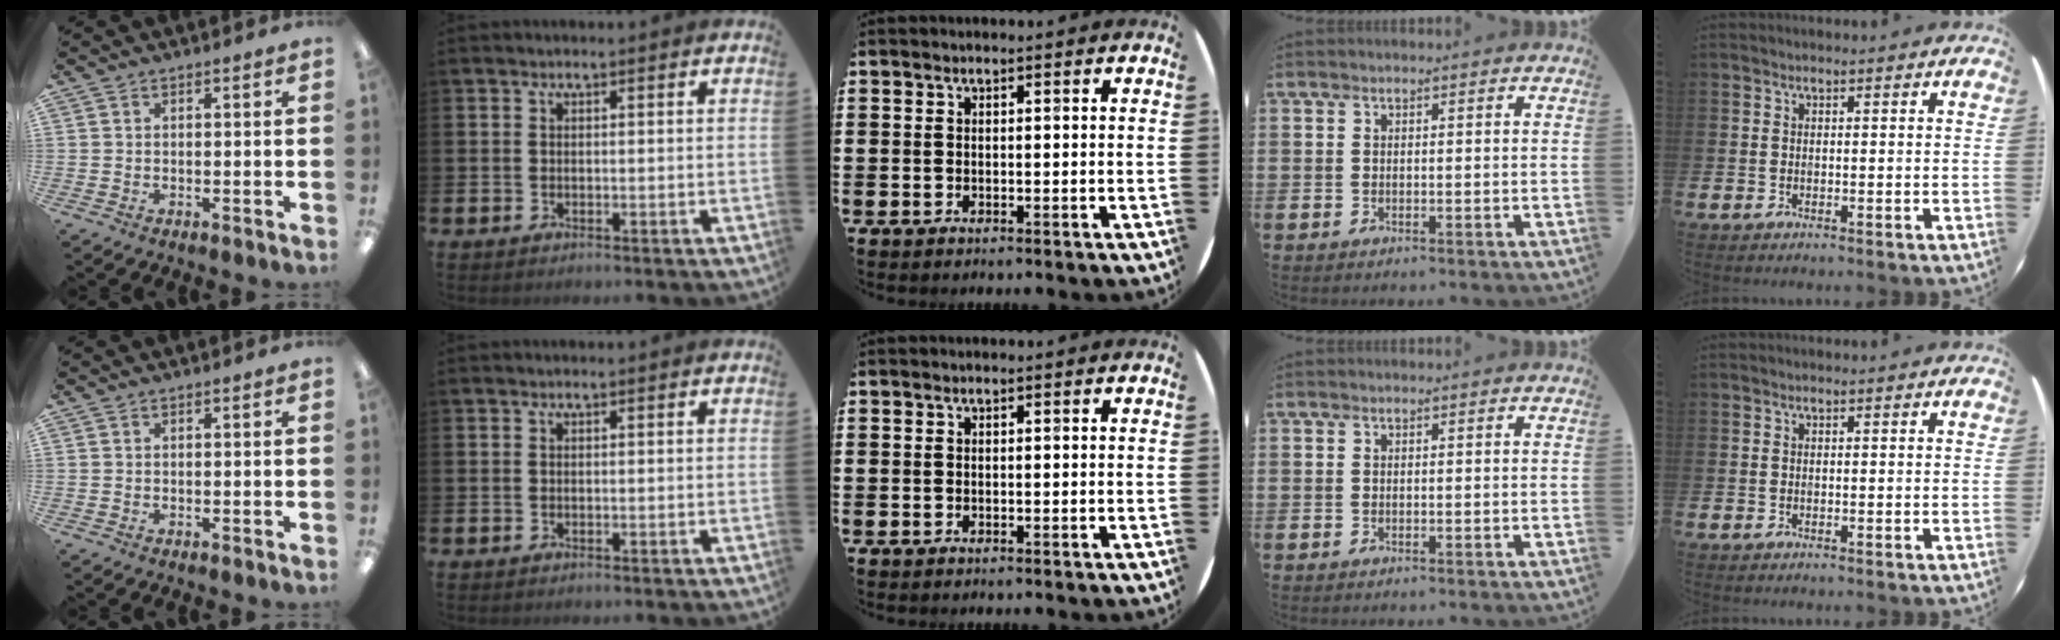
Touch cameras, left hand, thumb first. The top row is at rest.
{}